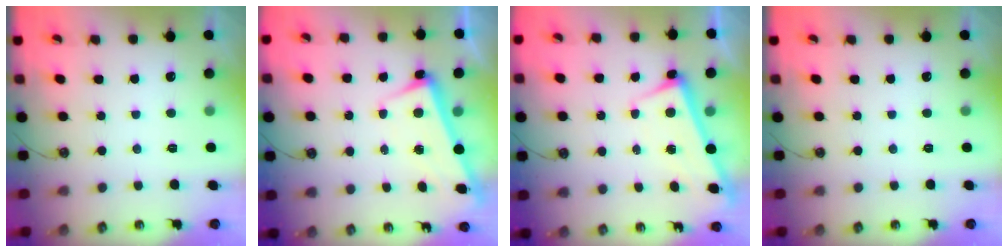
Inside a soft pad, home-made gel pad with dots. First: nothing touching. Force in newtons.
{"total": 2.7, "press": 2.6, "slide": 0.7}
{"total": 2.9, "press": 2.9, "slide": 0.4}
{"total": 0.0}